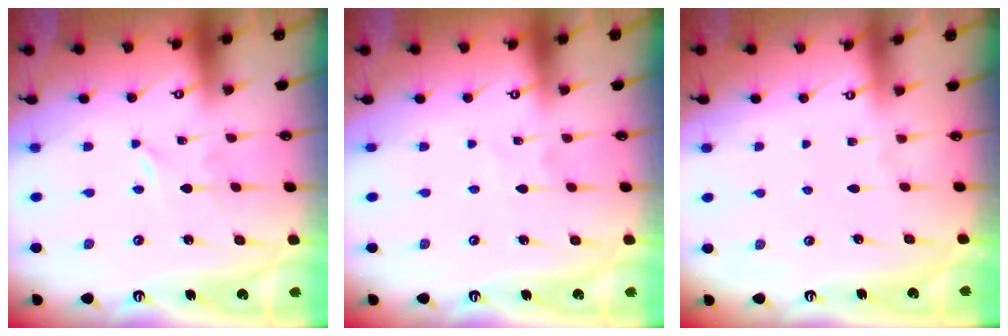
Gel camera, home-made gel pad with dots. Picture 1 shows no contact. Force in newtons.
{"total": 3.1, "press": 3.1, "slide": 0.2}
{"total": 0.0}